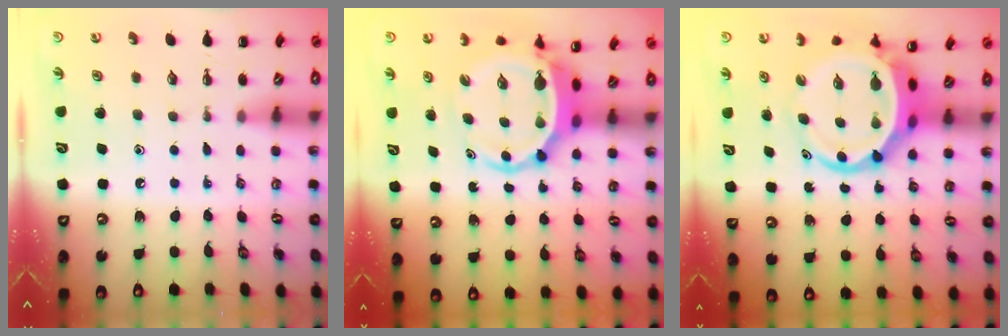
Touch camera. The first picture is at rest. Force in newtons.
{"total": 6.8, "press": 6.6, "slide": 1.6}
{"total": 8.5, "press": 8.2, "slide": 2.2}